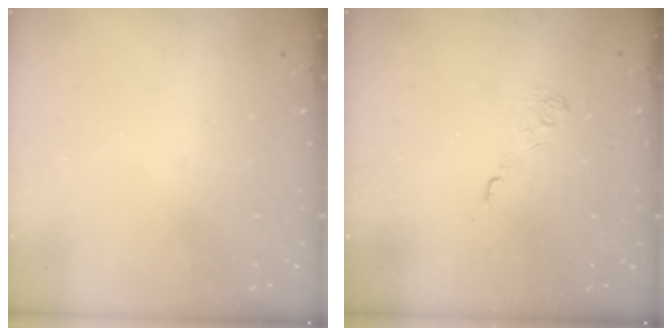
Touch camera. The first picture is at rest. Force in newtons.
{"total": 3.0, "press": 2.6, "slide": 1.5}